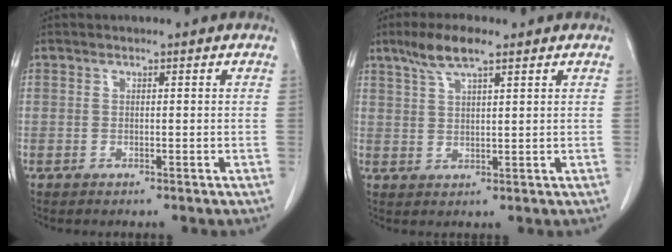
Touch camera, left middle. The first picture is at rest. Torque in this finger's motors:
{"motor_torque": [1.03, -0.83, 0.07, 0.03]}